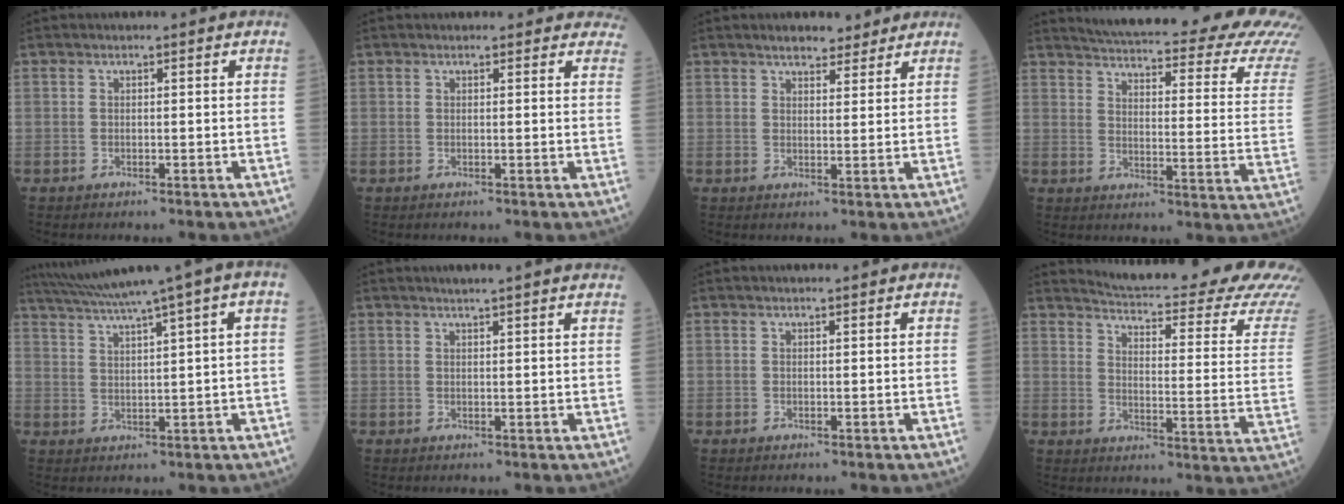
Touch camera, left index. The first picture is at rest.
{"total": 7.1, "force": [6.5, 2.8, 0.6], "torque": [0.033, -0.001, 0.039]}
{"total": 4.5, "force": [3.8, 1.8, 1.6], "torque": [-0.020, 0.013, 0.058]}
{"total": 26.9, "force": [24.5, 2.2, 10.9], "torque": [-0.144, -0.091, 0.273]}
{"total": 10.7, "force": [7.7, -1.7, 7.2], "torque": [-0.123, 0.027, 0.119]}
{"total": 7.3, "force": [6.4, 0.0, 3.4], "torque": [-0.046, 0.020, 0.072]}
{"total": 1.3, "force": [1.3, 0.4, 0.1], "torque": [-0.006, 0.011, 0.016]}
{"total": 25.6, "force": [24.3, 0.7, 8.0], "torque": [-0.113, -0.126, 0.277]}